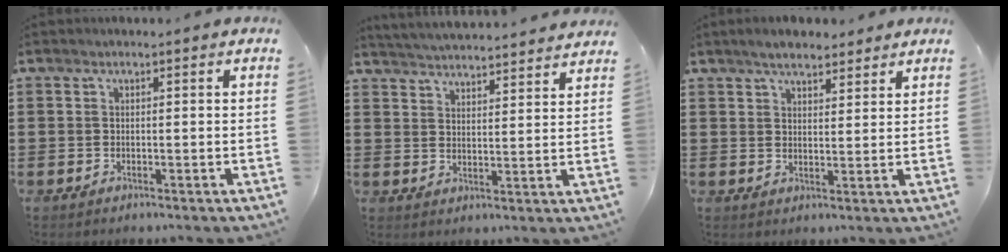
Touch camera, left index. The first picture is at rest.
{"total": 4.2, "force": [4.1, -0.5, -0.1], "torque": [-0.016, -0.028, 0.072]}
{"total": 4.2, "force": [3.7, 1.4, 1.5], "torque": [-0.037, 0.001, 0.069]}